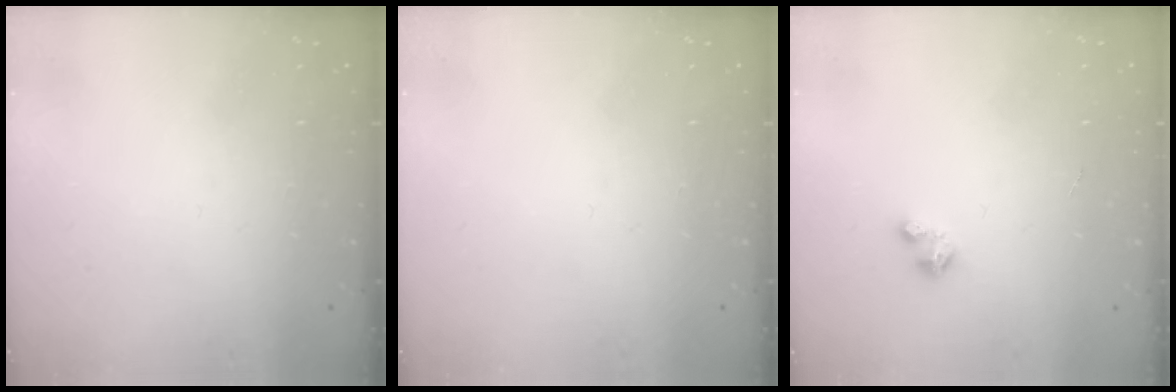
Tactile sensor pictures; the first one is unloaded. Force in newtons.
{"total": 0.0}
{"total": 2.1, "press": 2.0, "slide": 0.5}